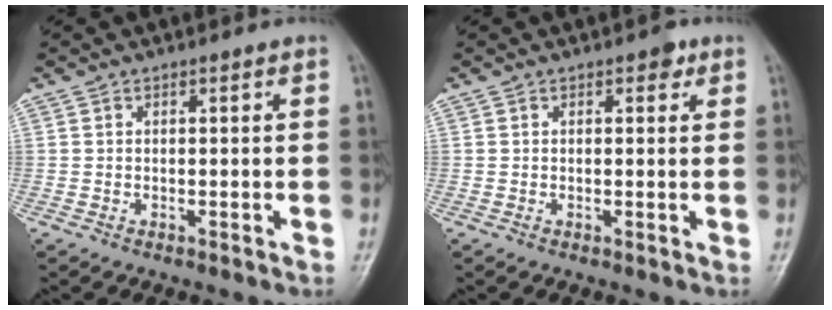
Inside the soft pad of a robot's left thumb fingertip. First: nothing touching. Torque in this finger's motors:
{"motor_torque": [2.64, 2.38, 0.37, -0.14, 0.00]}